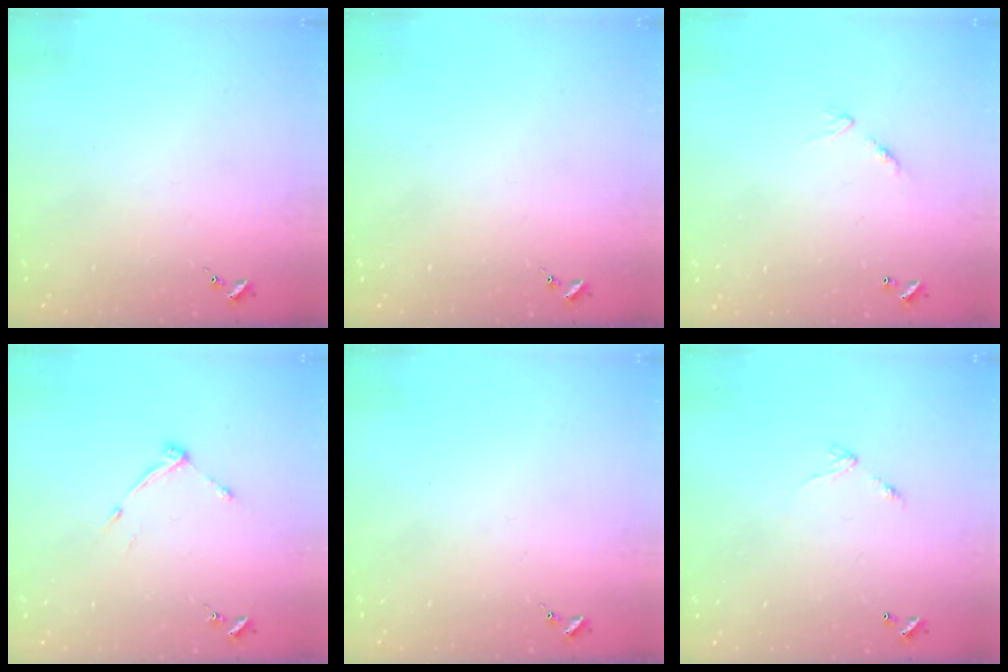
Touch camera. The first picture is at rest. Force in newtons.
{"total": 0.0}
{"total": 6.9, "press": 6.8, "slide": 0.6}
{"total": 5.1, "press": 5.1, "slide": 0.6}
{"total": 0.0}
{"total": 4.3, "press": 4.3, "slide": 0.3}